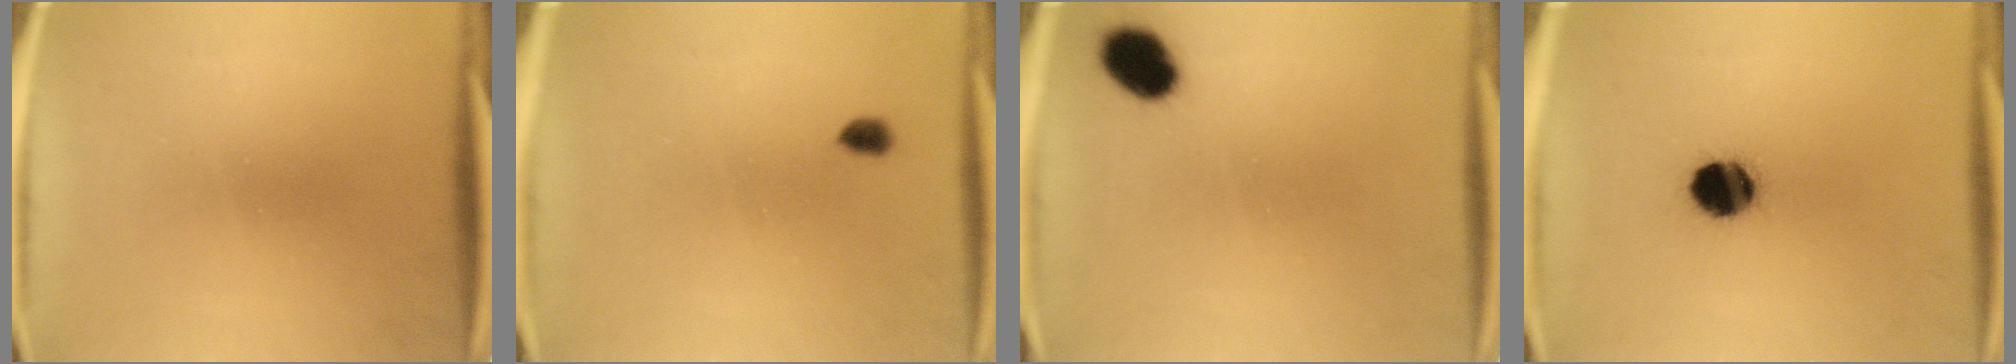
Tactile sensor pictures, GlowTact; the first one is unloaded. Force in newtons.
{"total": 2.1}
{"total": 7.0}
{"total": 9.4}